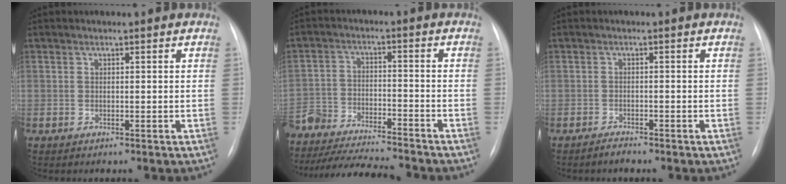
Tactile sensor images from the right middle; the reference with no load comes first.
{"total": 21.4, "force": [-19.4, 2.5, 8.5], "torque": [-0.198, -0.031, -0.310]}
{"total": 1.4, "force": [-1.3, 0.1, 0.4], "torque": [-0.012, -0.002, -0.021]}